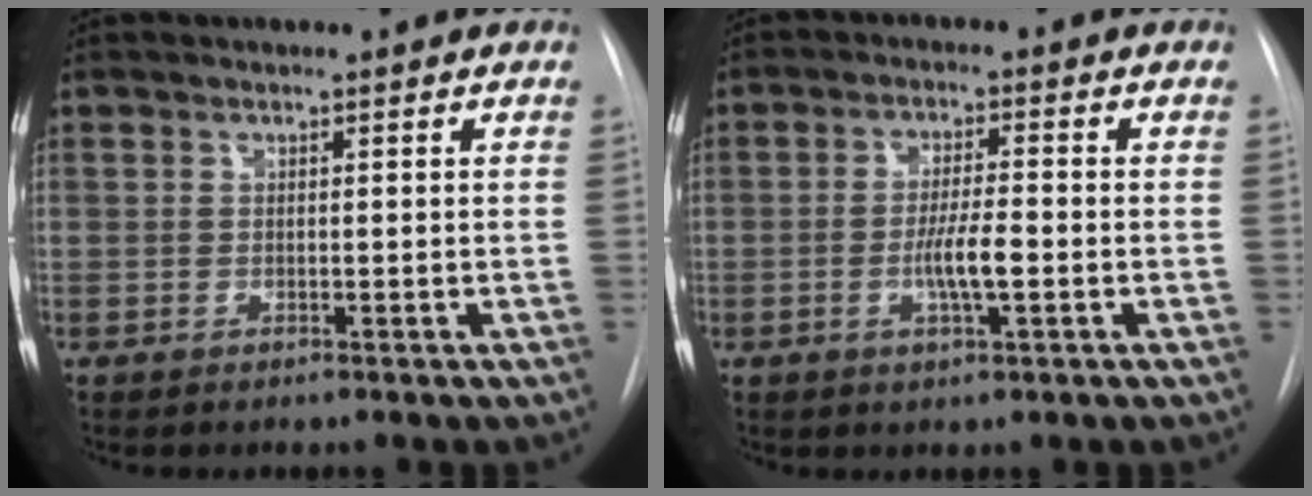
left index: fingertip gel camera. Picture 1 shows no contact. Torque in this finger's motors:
{"motor_torque": [0.71, 0.31, 0.17, 0.05]}